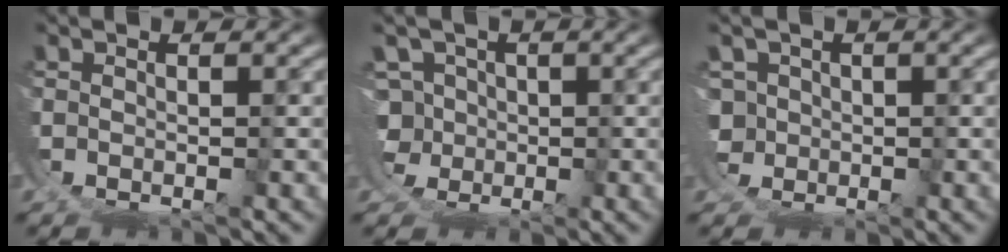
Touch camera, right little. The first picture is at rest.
{"total": 5.0, "force": [0.8, 4.9, 0.2], "torque": [-0.028, -0.029, 0.020]}
{"total": 2.1, "force": [0.6, 1.8, -0.9], "torque": [-0.010, -0.029, 0.023]}